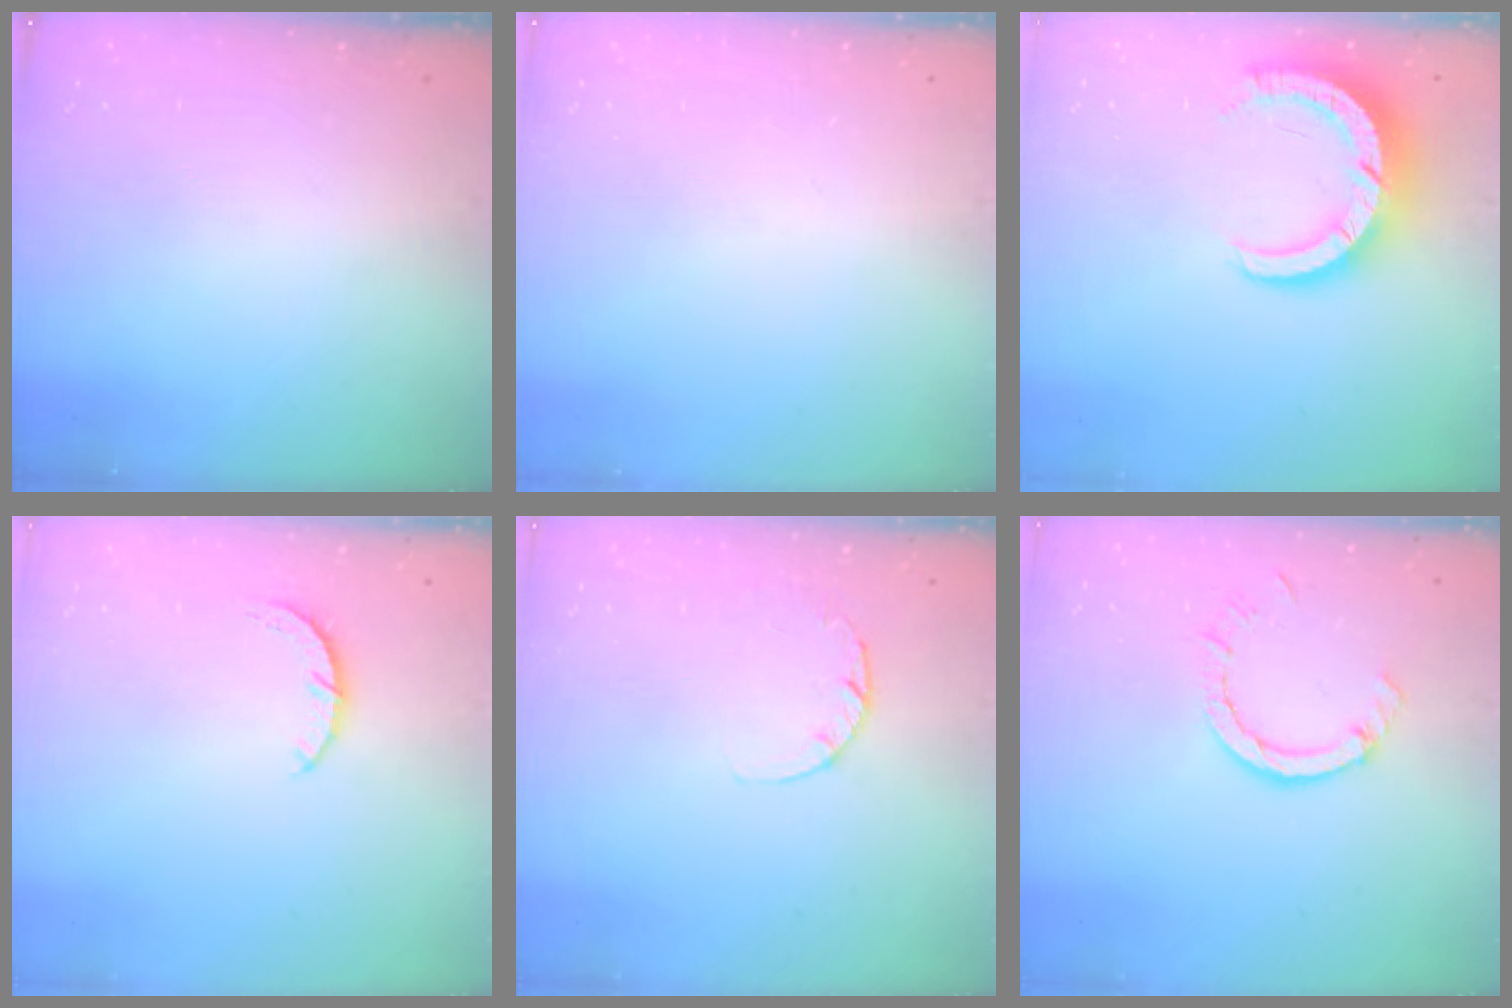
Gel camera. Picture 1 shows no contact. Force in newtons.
{"total": 0.0}
{"total": 9.2, "press": 9.2, "slide": 0.7}
{"total": 3.0, "press": 3.0, "slide": 0.4}
{"total": 2.6, "press": 2.5, "slide": 0.4}
{"total": 4.8, "press": 4.8, "slide": 0.4}